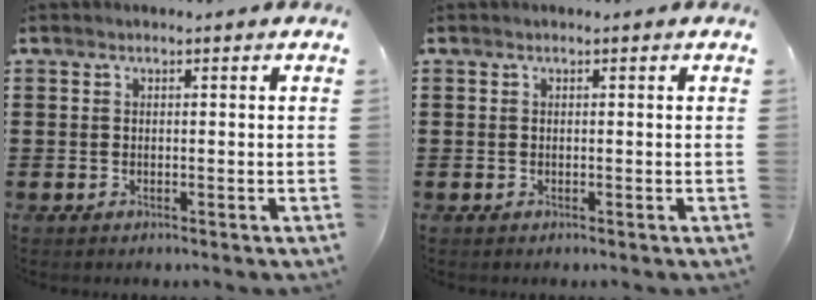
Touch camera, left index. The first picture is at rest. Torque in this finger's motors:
{"motor_torque": [0.00, 0.00, 0.00, -0.01]}